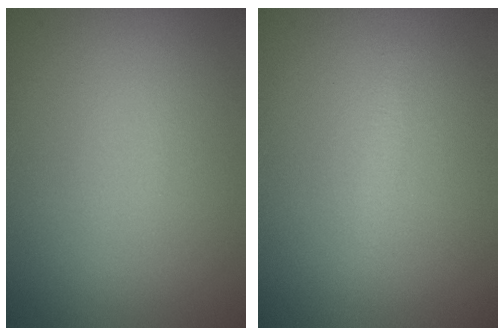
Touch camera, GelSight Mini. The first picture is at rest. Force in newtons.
{"total": 0.9, "press": 0.9, "slide": 0.0}